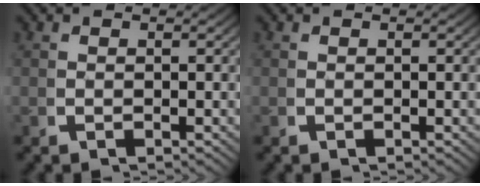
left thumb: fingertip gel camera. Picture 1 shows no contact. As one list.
[{"total": 0.0}]